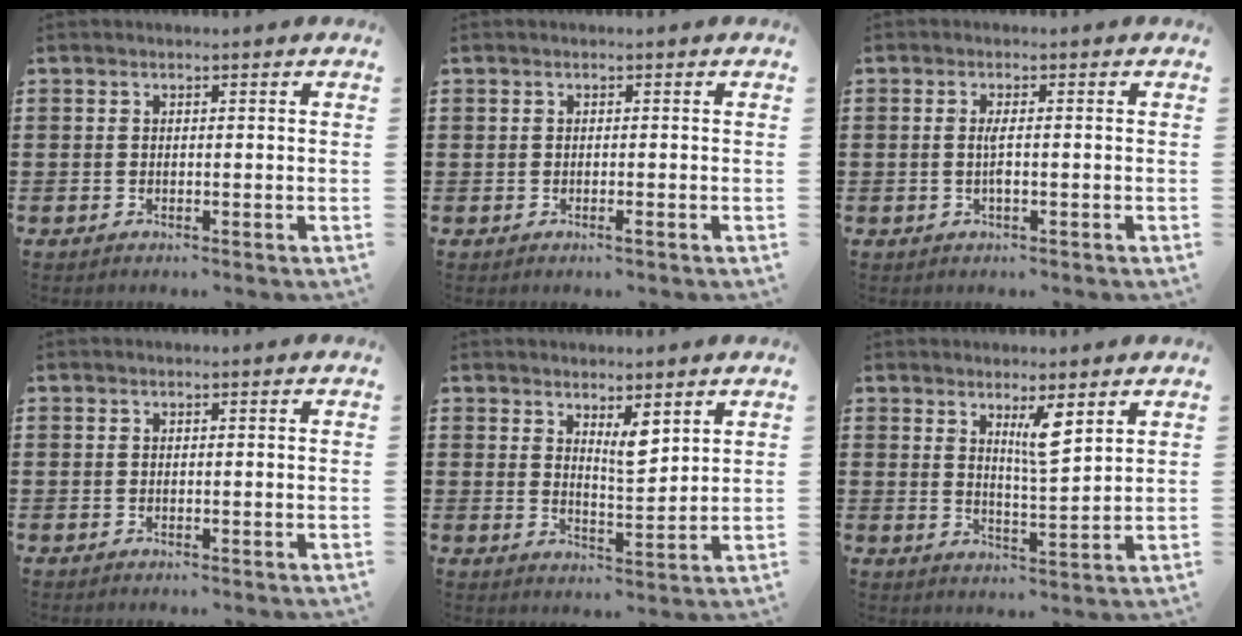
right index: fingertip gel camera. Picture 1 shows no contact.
{"total": 0.6, "force": [-0.2, 0.1, 0.6], "torque": [-0.011, -0.005, -0.003]}
{"total": 2.1, "force": [-0.2, 0.3, 2.1], "torque": [-0.049, -0.003, -0.007]}
{"total": 0.0}
{"total": 4.5, "force": [3.4, 1.2, 2.8], "torque": [-0.045, -0.010, 0.057]}
{"total": 5.2, "force": [3.1, 0.8, 4.0], "torque": [-0.071, -0.004, 0.050]}